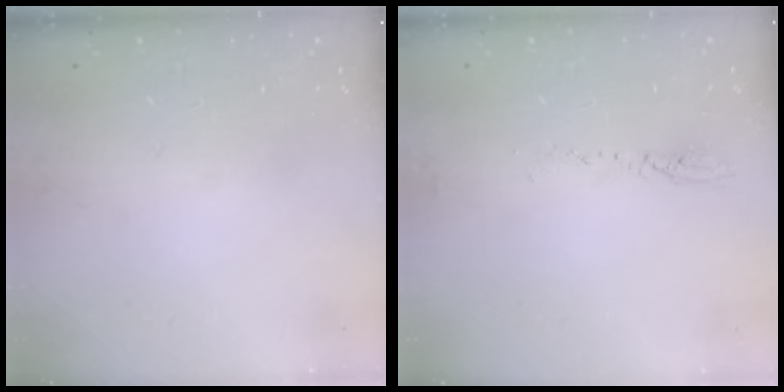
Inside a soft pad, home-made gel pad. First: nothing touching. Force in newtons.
{"total": 3.9, "press": 3.8, "slide": 1.2}